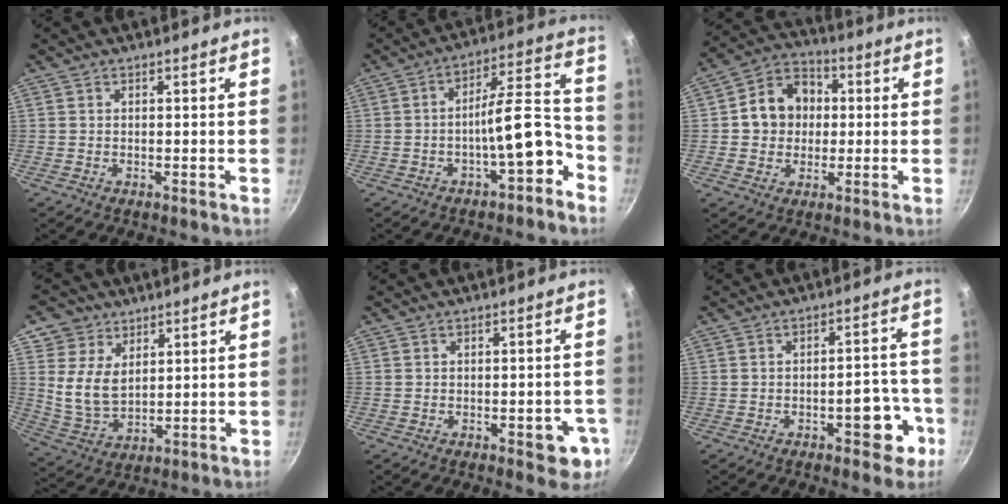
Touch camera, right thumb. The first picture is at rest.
{"total": 11.1, "force": [-5.1, 3.6, 9.2], "torque": [-0.111, 0.071, -0.071]}
{"total": 11.5, "force": [0.9, 9.9, 5.8], "torque": [-0.062, 0.021, 0.000]}
{"total": 9.2, "force": [3.9, 7.1, 4.4], "torque": [-0.054, -0.025, 0.084]}
{"total": 6.3, "force": [-2.3, 2.9, 5.1], "torque": [-0.038, 0.012, -0.025]}
{"total": 8.8, "force": [-3.8, 4.2, 6.8], "torque": [-0.049, 0.035, -0.043]}